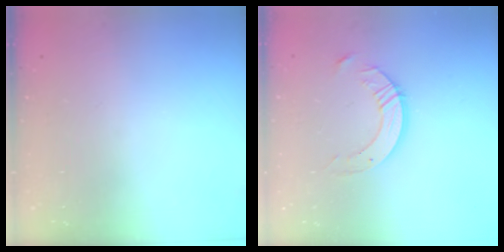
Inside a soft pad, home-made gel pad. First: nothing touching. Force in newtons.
{"total": 9.2, "press": 9.1, "slide": 0.8}